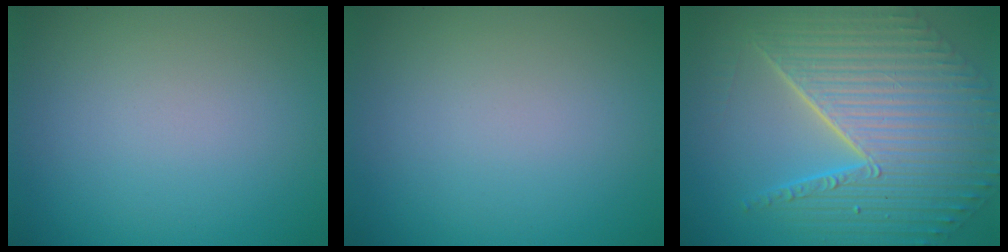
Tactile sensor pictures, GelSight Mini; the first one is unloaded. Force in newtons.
{"total": 0.0}
{"total": 11.2, "press": 7.4, "slide": 8.5}